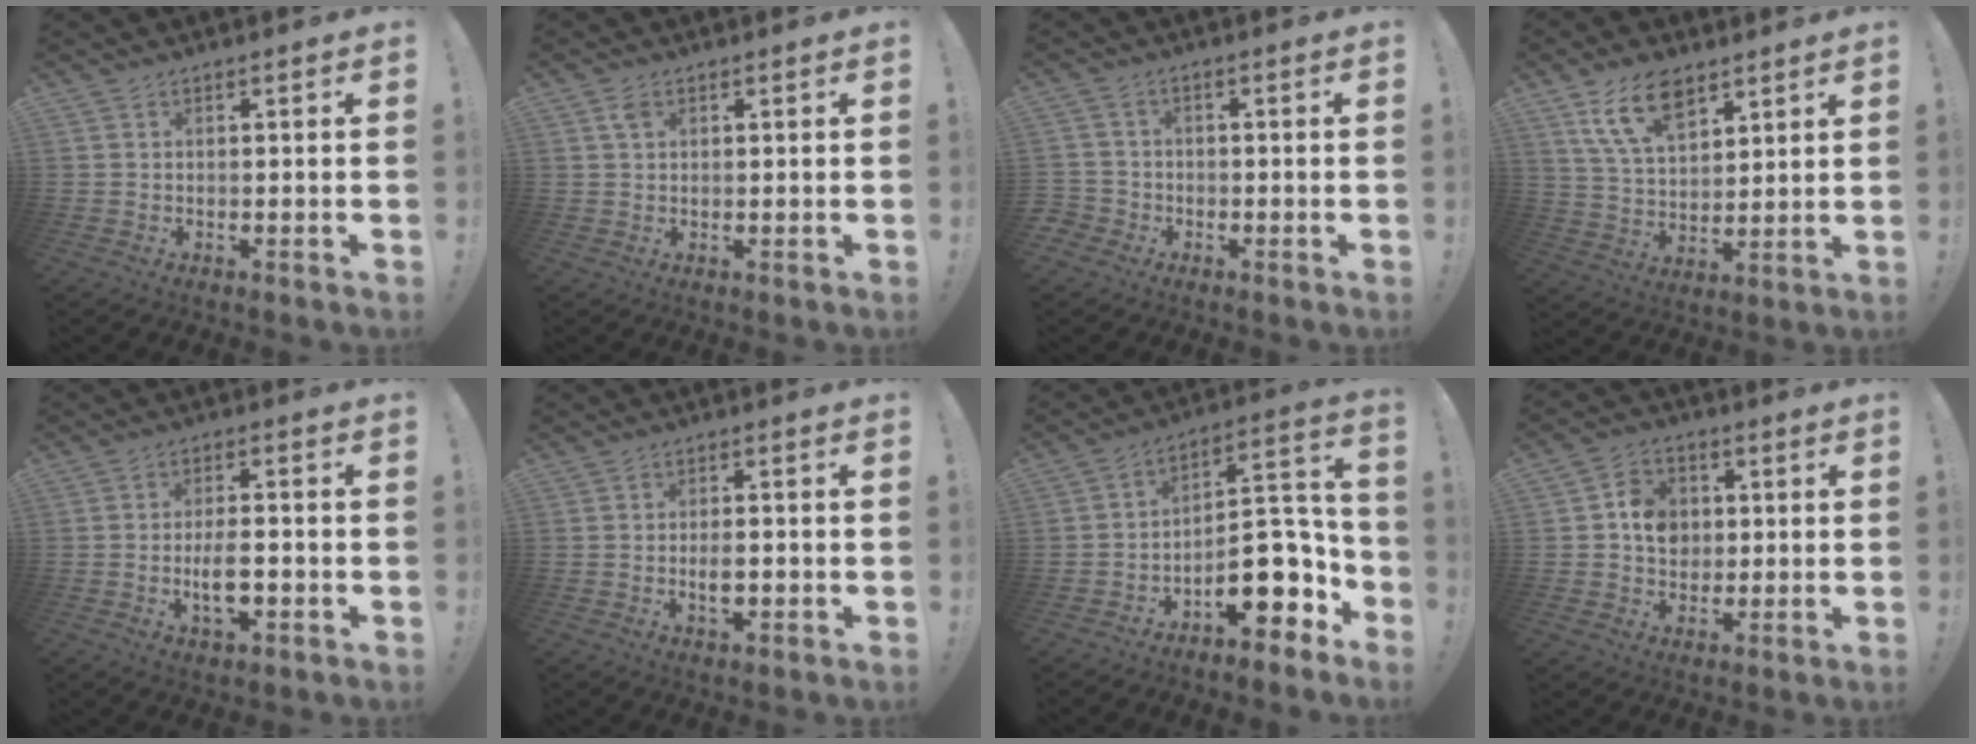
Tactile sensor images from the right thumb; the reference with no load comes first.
{"total": 2.5, "force": [1.2, 1.4, 1.6], "torque": [-0.026, 0.000, 0.020]}
{"total": 3.3, "force": [-1.6, 2.8, 0.8], "torque": [-0.027, 0.009, -0.029]}
{"total": 13.6, "force": [8.3, 7.2, 8.0], "torque": [-0.139, -0.029, 0.154]}
{"total": 7.4, "force": [-1.8, 3.2, 6.5], "torque": [-0.113, 0.000, -0.032]}
{"total": 3.7, "force": [-0.9, 1.8, 3.1], "torque": [-0.047, 0.001, -0.019]}
{"total": 17.3, "force": [-6.8, 8.9, 13.1], "torque": [-0.160, 0.040, -0.097]}
{"total": 9.0, "force": [0.8, 7.9, 4.3], "torque": [-0.060, 0.009, 0.021]}